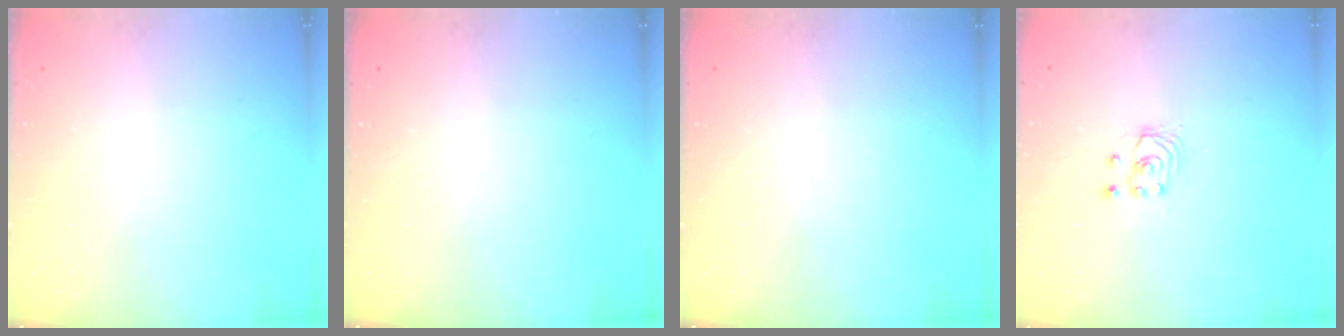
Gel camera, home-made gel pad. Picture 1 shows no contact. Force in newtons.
{"total": 0.0}
{"total": 0.0}
{"total": 1.7, "press": 1.7, "slide": 0.2}